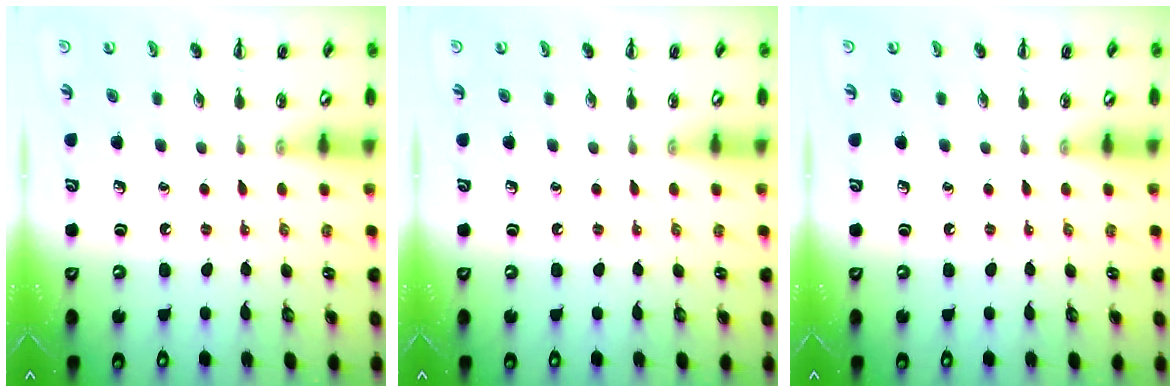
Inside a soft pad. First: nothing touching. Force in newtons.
{"total": 0.0}
{"total": 0.0}